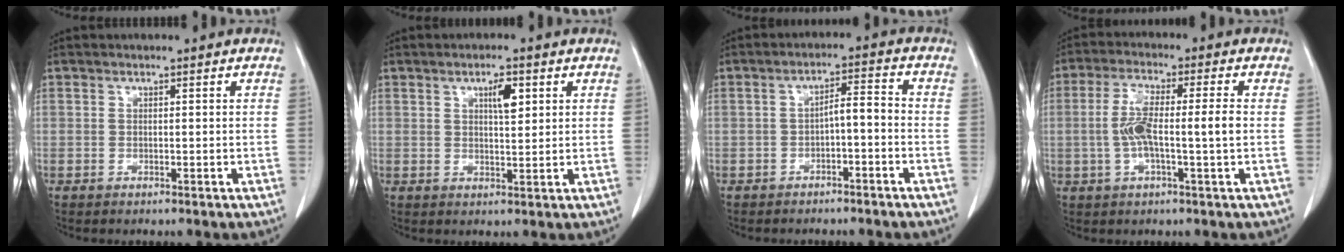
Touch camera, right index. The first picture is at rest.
{"total": 3.7, "force": [1.5, 1.0, 3.2], "torque": [-0.053, 0.001, 0.026]}
{"total": 4.1, "force": [-1.6, 1.1, 3.6], "torque": [-0.057, 0.019, -0.022]}
{"total": 7.7, "force": [-0.6, 0.6, 7.6], "torque": [-0.154, 0.011, -0.012]}